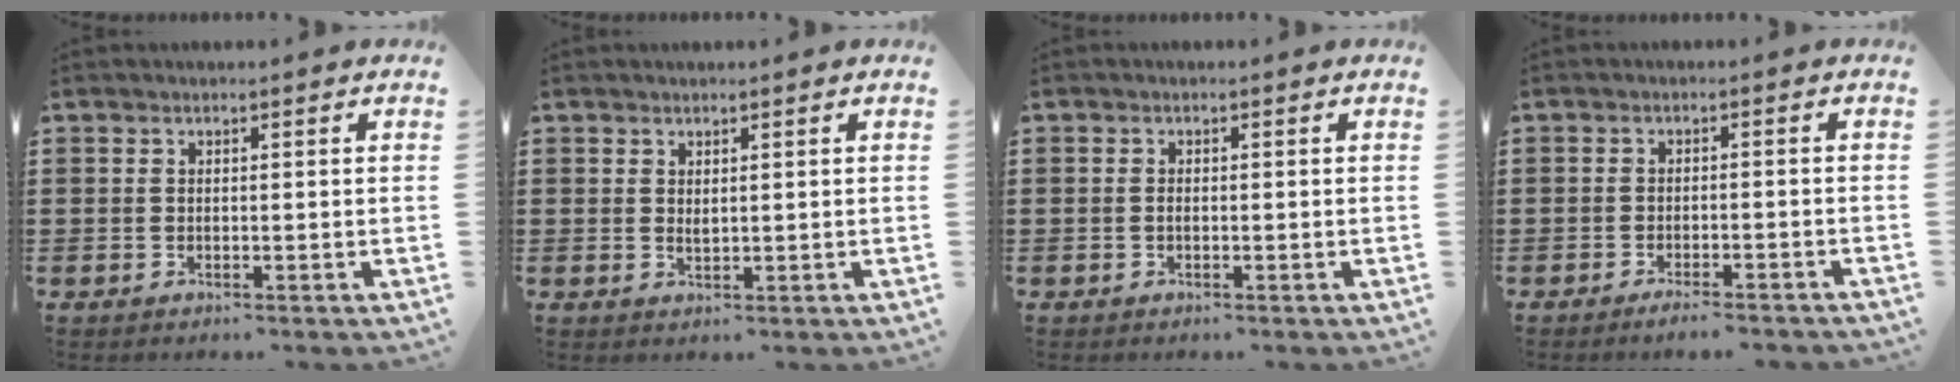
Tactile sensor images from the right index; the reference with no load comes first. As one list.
[{"total": 0.9, "force": [0.7, 0.3, 0.5], "torque": [-0.010, 0.004, 0.012]}, {"total": 0.5, "force": [-0.2, 0.3, 0.4], "torque": [-0.009, -0.001, -0.003]}, {"total": 2.2, "force": [-1.9, -0.1, 0.9], "torque": [-0.017, 0.000, -0.036]}]